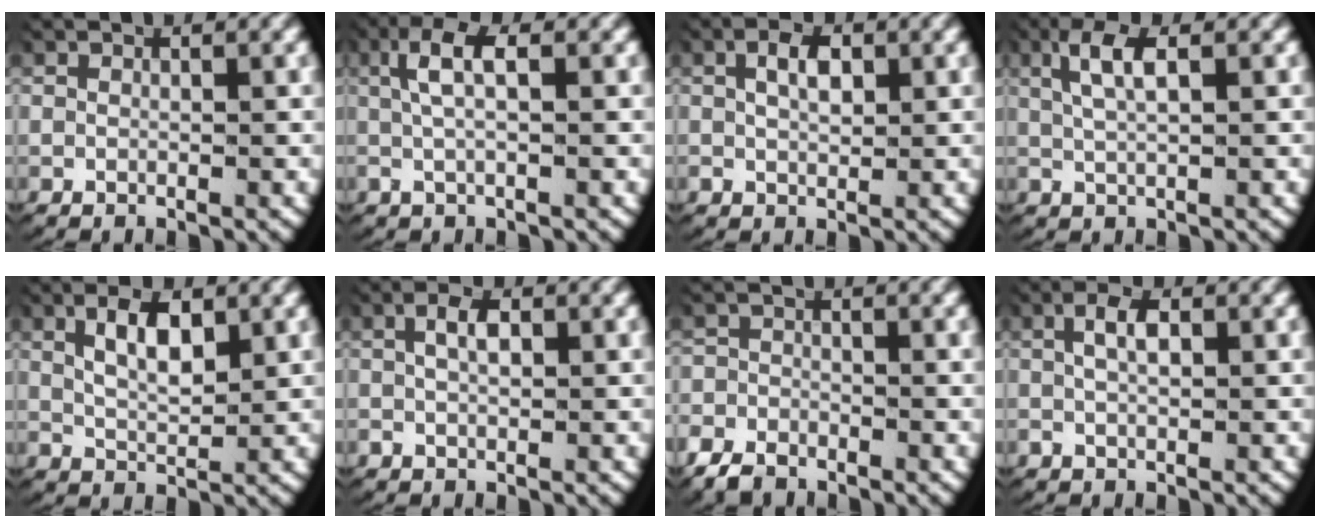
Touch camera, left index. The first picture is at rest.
{"total": 4.2, "force": [1.1, 1.6, 3.7], "torque": [-0.082, 0.010, 0.016]}
{"total": 2.5, "force": [0.7, 1.4, 2.0], "torque": [-0.031, -0.002, 0.016]}
{"total": 3.4, "force": [1.4, 1.1, 3.0], "torque": [-0.060, 0.009, 0.025]}
{"total": 3.9, "force": [1.4, 1.9, 3.1], "torque": [-0.054, -0.005, 0.030]}
{"total": 2.3, "force": [0.3, 1.3, 1.9], "torque": [-0.032, 0.001, 0.006]}
{"total": 2.8, "force": [-2.3, 1.6, 0.3], "torque": [-0.012, -0.012, -0.040]}
{"total": 2.6, "force": [0.3, 1.3, 2.2], "torque": [-0.039, 0.003, 0.006]}